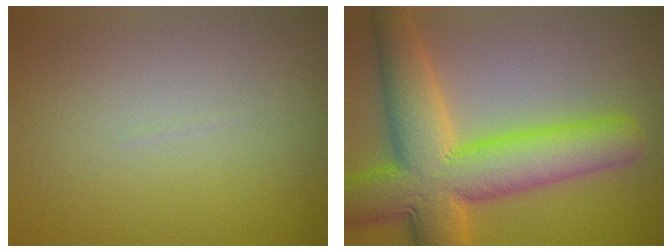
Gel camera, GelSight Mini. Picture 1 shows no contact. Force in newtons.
{"total": 12.1, "press": 12.1, "slide": 0.3}